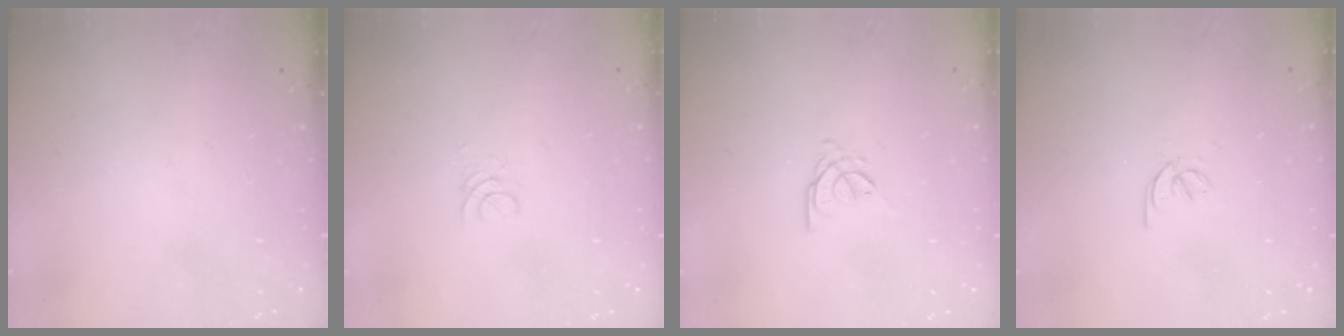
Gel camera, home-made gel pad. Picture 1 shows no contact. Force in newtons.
{"total": 1.0, "press": 1.0, "slide": 0.1}
{"total": 0.9, "press": 0.8, "slide": 0.2}
{"total": 2.3, "press": 2.2, "slide": 0.5}